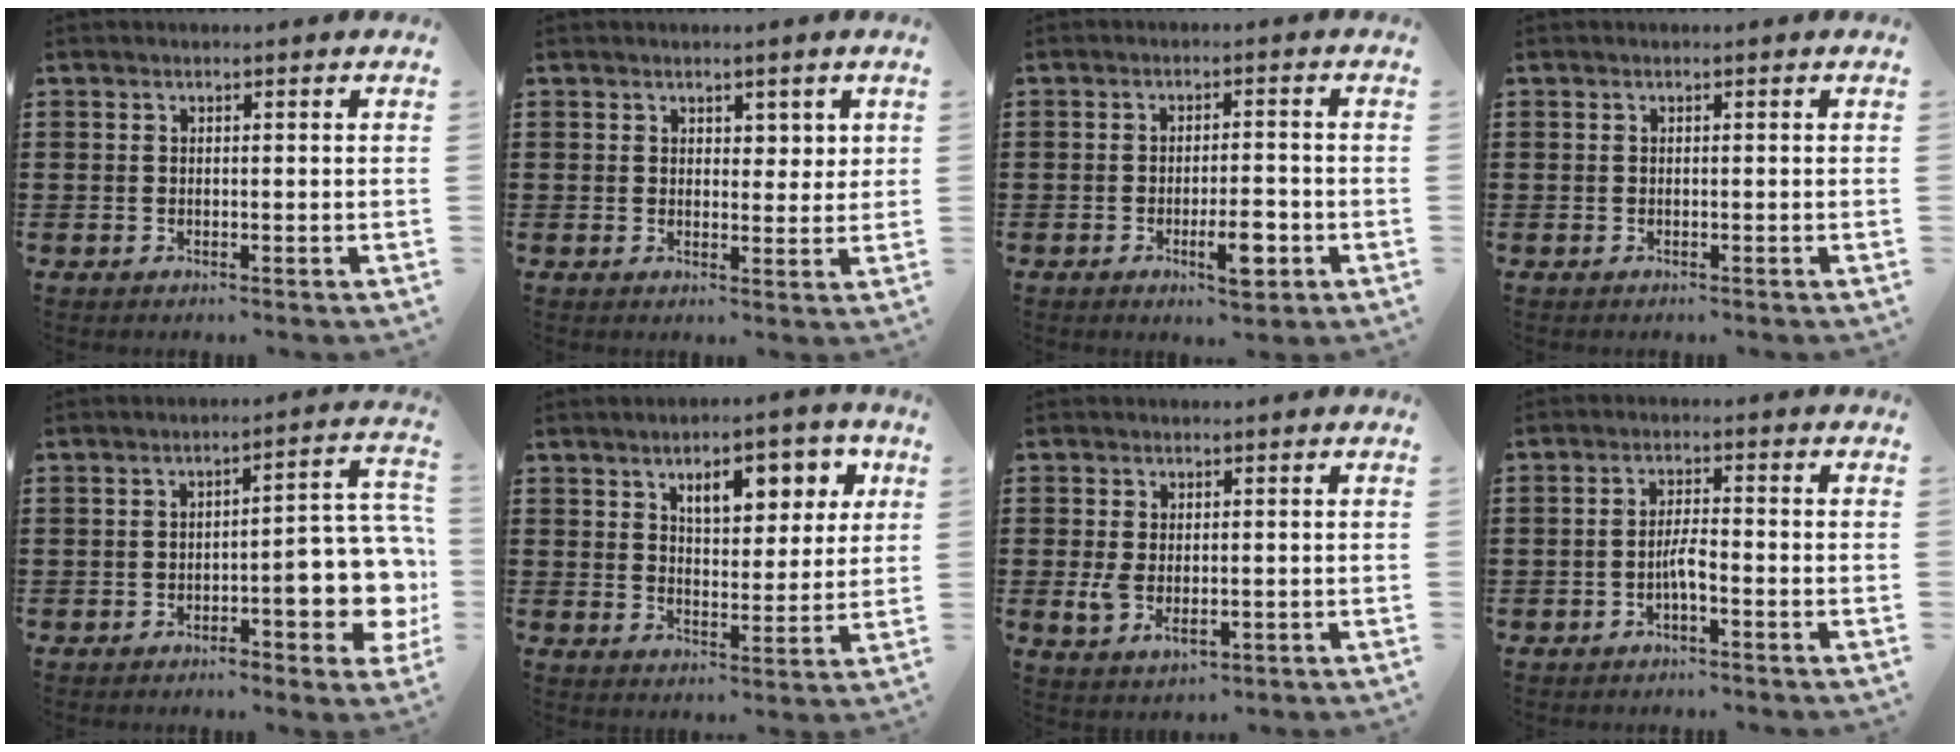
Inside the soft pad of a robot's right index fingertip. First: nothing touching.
{"total": 2.4, "force": [1.6, 1.6, 0.6], "torque": [0.000, 0.003, 0.026]}
{"total": 5.4, "force": [-2.4, 1.5, 4.6], "torque": [-0.078, 0.001, -0.041]}
{"total": 0.0}
{"total": 9.6, "force": [-1.8, 3.7, 8.6], "torque": [-0.093, -0.028, -0.033]}
{"total": 7.9, "force": [4.0, 3.8, 5.7], "torque": [-0.087, -0.002, 0.061]}
{"total": 3.2, "force": [-0.4, 1.8, 2.6], "torque": [-0.066, -0.004, -0.010]}
{"total": 2.9, "force": [-1.4, 0.6, 2.5], "torque": [-0.053, 0.001, -0.028]}